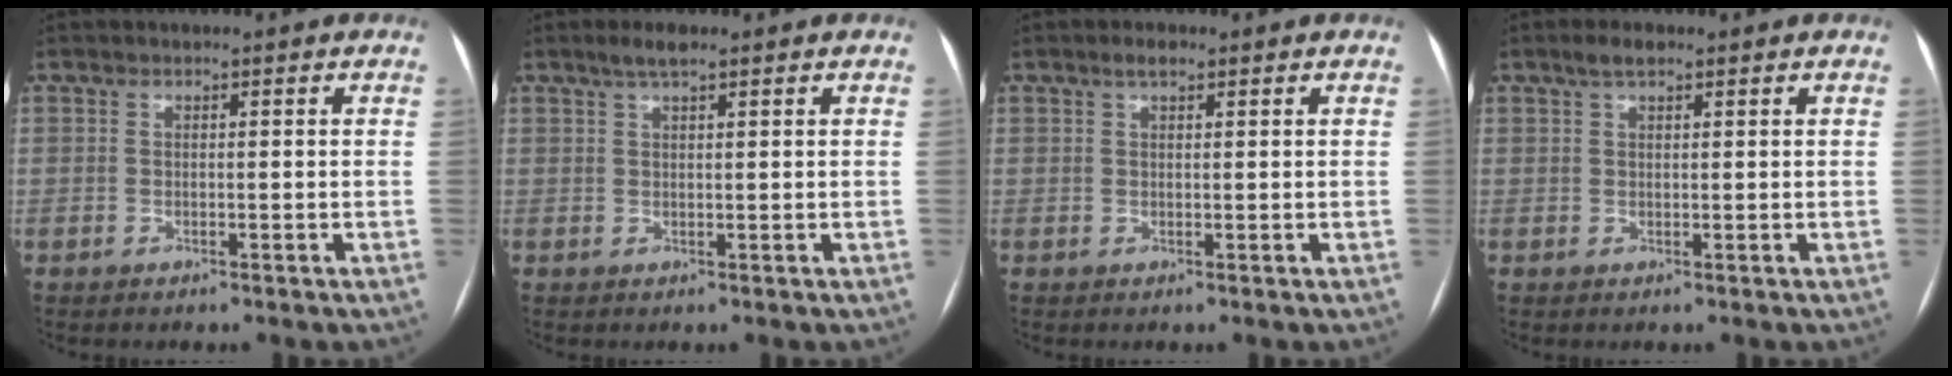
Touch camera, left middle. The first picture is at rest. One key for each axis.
{"total": 2.5, "fx": 1.8, "fy": 0.3, "fz": 1.7, "tx": -0.036, "ty": 0.008, "tz": 0.034}
{"total": 1.6, "fx": 1.1, "fy": 0.5, "fz": 1.1, "tx": -0.021, "ty": 0.008, "tz": 0.019}
{"total": 2.3, "fx": 1.6, "fy": 0.7, "fz": 1.5, "tx": -0.030, "ty": 0.013, "tz": 0.030}